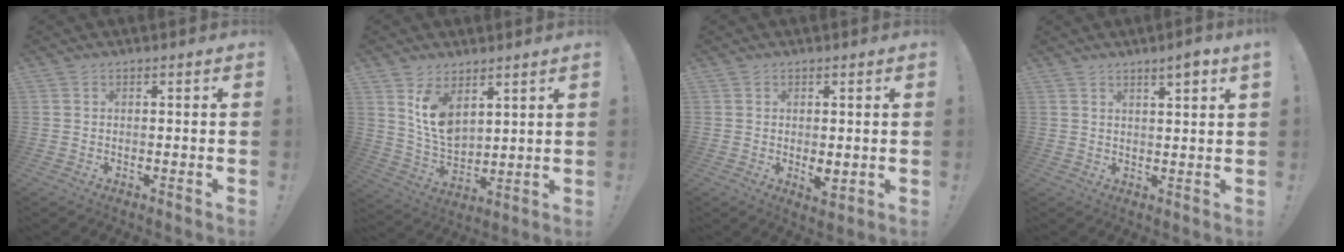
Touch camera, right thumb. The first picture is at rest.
{"total": 10.4, "force": [5.9, 6.2, 5.9], "torque": [-0.103, -0.039, 0.115]}
{"total": 3.4, "force": [0.0, 1.6, 3.0], "torque": [-0.039, 0.000, 0.002]}
{"total": 4.0, "force": [2.8, 0.0, 2.9], "torque": [-0.037, -0.020, 0.041]}